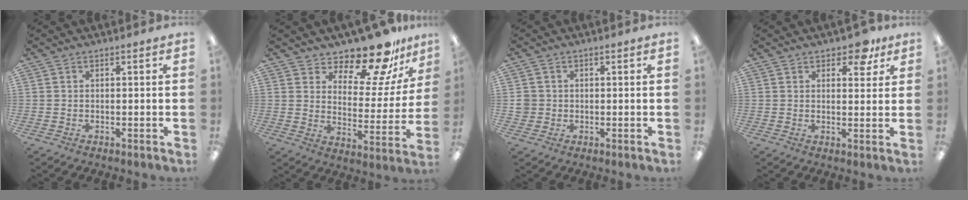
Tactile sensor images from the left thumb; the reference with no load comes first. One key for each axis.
{"total": 15.8, "fx": 13.8, "fy": 4.8, "fz": 6.1, "tx": -0.096, "ty": -0.115, "tz": 0.237}
{"total": 2.7, "fx": 0.0, "fy": 2.6, "fz": 0.4, "tx": -0.011, "ty": 0.003, "tz": 0.000}
{"total": 6.2, "fx": 4.3, "fy": 3.1, "fz": 3.1, "tx": -0.031, "ty": -0.016, "tz": 0.071}